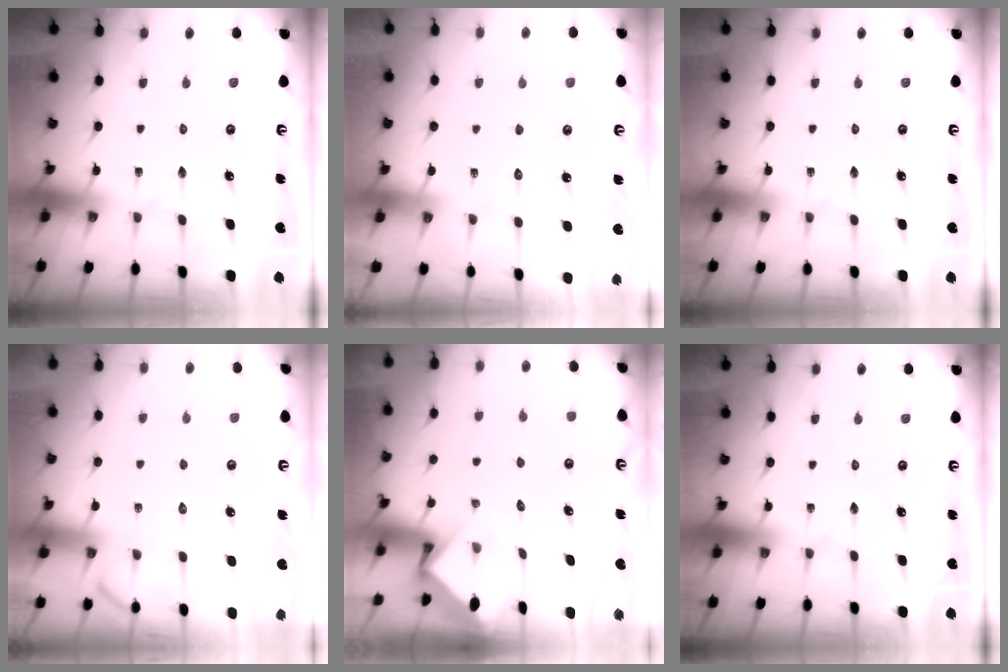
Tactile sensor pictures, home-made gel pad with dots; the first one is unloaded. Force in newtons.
{"total": 3.8, "press": 3.8, "slide": 0.5}
{"total": 0.0}
{"total": 6.1, "press": 6.1, "slide": 0.7}
{"total": 3.7, "press": 3.7, "slide": 0.3}
{"total": 0.0}